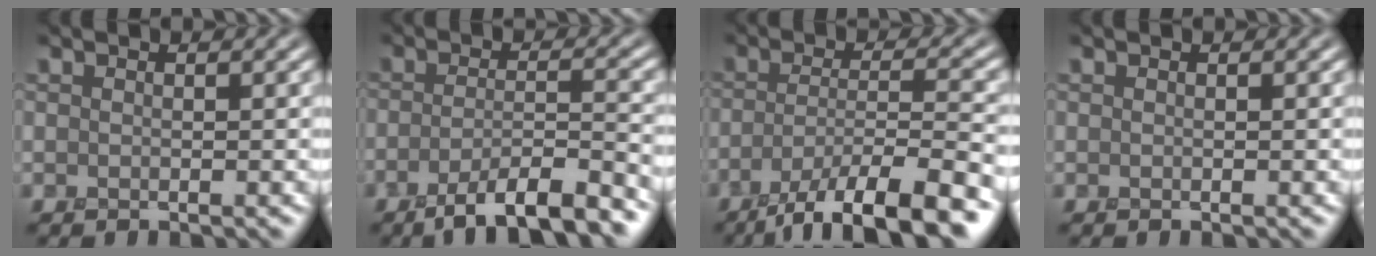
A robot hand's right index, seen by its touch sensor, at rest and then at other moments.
{"total": 7.4, "force": [-5.0, 1.6, 5.2], "torque": [-0.078, 0.000, -0.086]}
{"total": 10.3, "force": [-6.5, 2.6, 7.5], "torque": [-0.114, -0.001, -0.108]}
{"total": 0.0}